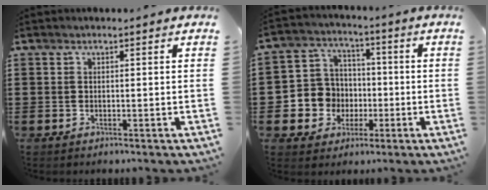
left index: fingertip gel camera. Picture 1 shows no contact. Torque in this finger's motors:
{"motor_torque": [0.75, -0.22, 0.46, 0.06]}